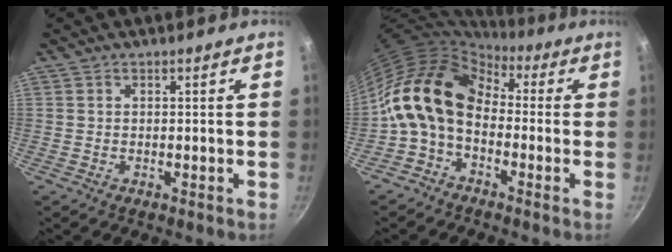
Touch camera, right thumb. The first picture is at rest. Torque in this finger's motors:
{"motor_torque": [0.75, 3.06, 1.45, -1.32, 0.59]}